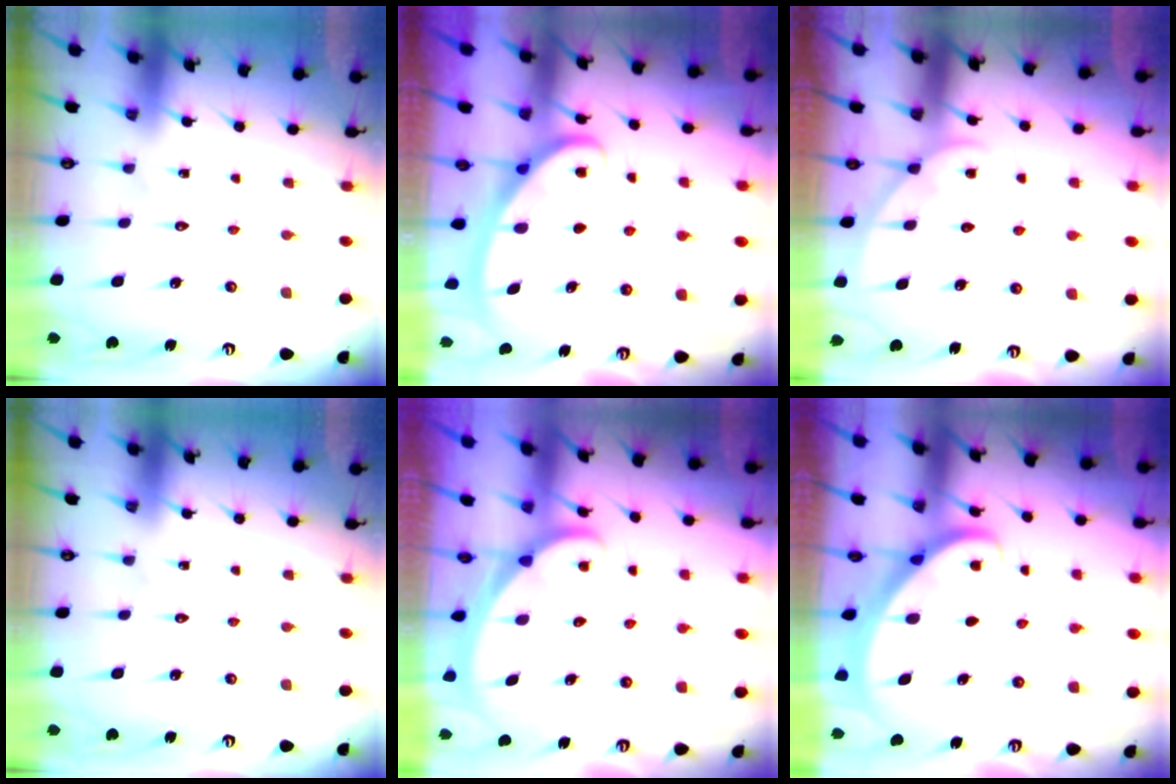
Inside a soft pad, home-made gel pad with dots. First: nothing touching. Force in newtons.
{"total": 2.8, "press": 2.8, "slide": 0.4}
{"total": 2.9, "press": 2.9, "slide": 0.3}
{"total": 0.0}
{"total": 1.8, "press": 1.8, "slide": 0.1}
{"total": 2.7, "press": 2.7, "slide": 0.2}